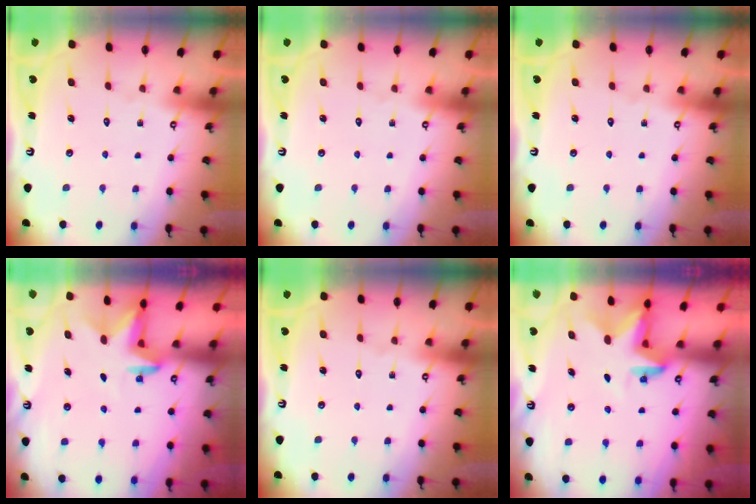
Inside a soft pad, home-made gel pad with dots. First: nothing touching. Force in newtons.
{"total": 0.0}
{"total": 0.0}
{"total": 3.2, "press": 3.1, "slide": 0.7}
{"total": 0.0}
{"total": 2.8, "press": 2.8, "slide": 0.2}